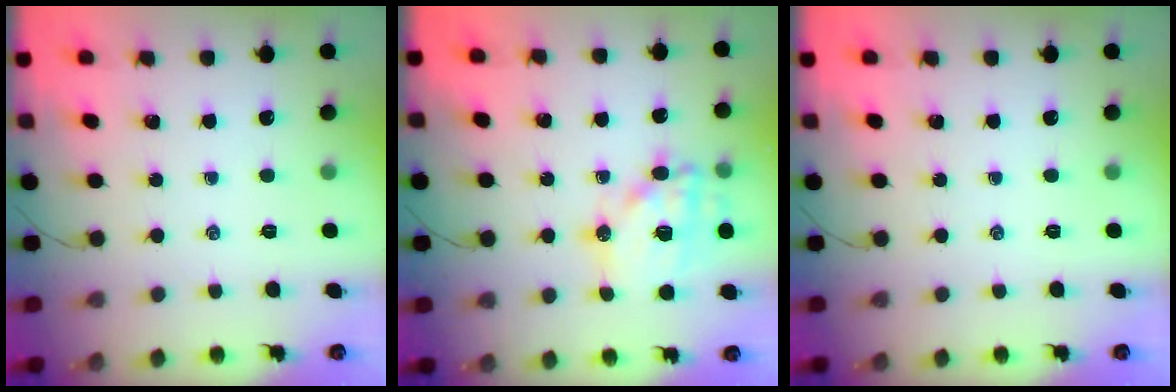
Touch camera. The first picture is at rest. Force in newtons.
{"total": 16.1, "press": 15.9, "slide": 2.5}
{"total": 0.0}